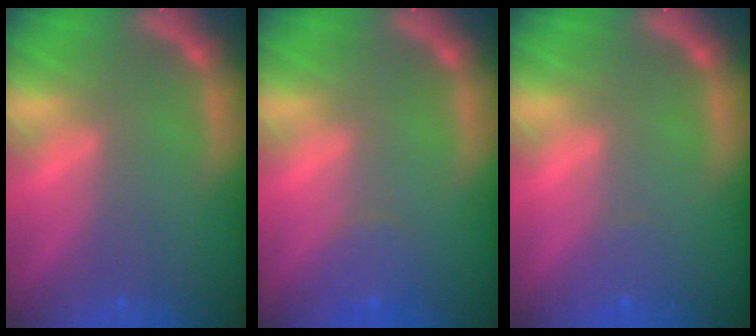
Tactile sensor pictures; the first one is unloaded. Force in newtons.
{"total": 1.9}
{"total": 1.0}